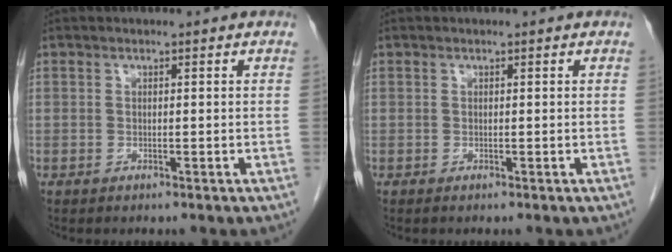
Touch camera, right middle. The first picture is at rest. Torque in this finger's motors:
{"motor_torque": [0.07, -0.03, 0.00, -0.01]}